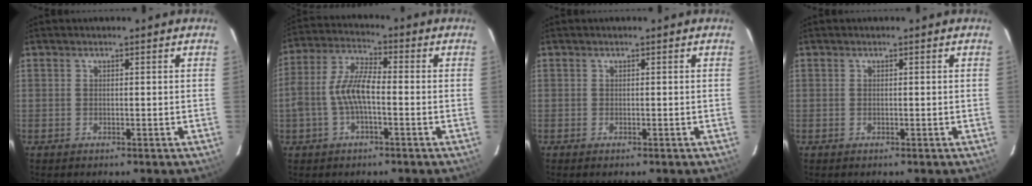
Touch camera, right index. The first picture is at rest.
{"total": 8.6, "force": [-1.9, 3.2, 7.8], "torque": [-0.167, 0.014, -0.037]}
{"total": 0.0}
{"total": 0.0}